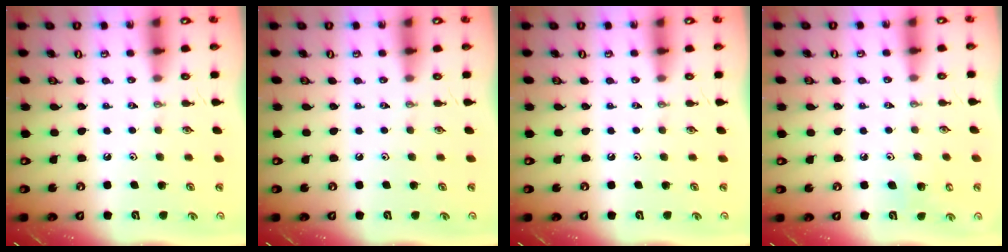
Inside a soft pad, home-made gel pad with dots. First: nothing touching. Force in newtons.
{"total": 0.0}
{"total": 0.0}
{"total": 6.8, "press": 6.7, "slide": 0.8}